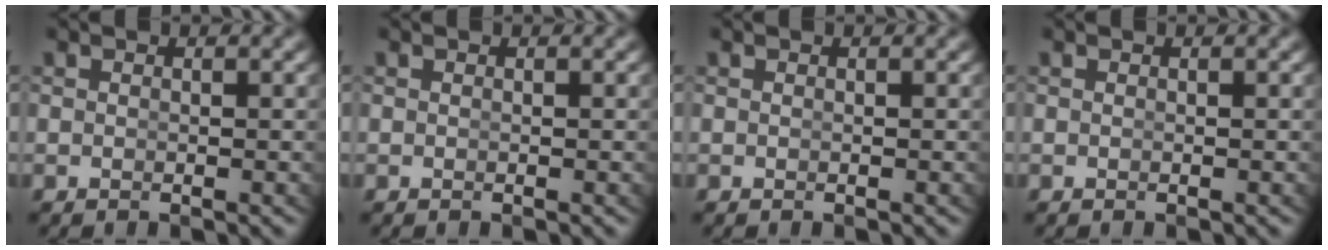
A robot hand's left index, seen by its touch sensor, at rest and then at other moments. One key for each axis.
{"total": 0.0}
{"total": 0.0}
{"total": 0.0}